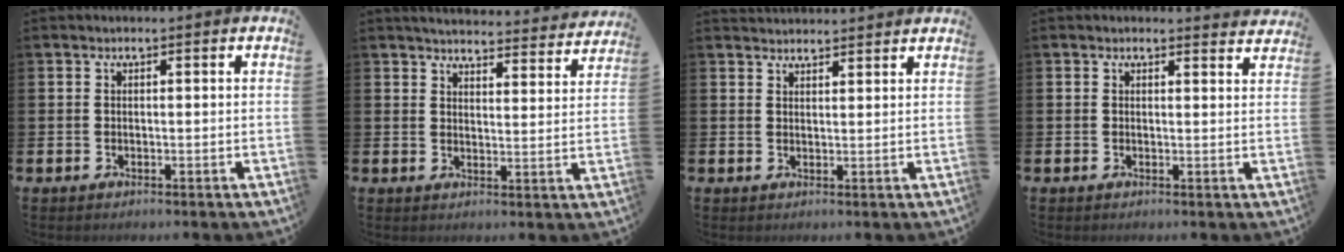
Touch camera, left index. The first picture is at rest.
{"total": 4.4, "force": [4.3, 0.4, 0.6], "torque": [-0.016, -0.037, 0.072]}
{"total": 2.5, "force": [2.5, 0.3, 0.0], "torque": [-0.002, -0.012, 0.045]}
{"total": 1.6, "force": [1.6, 0.2, -0.1], "torque": [0.007, -0.012, 0.027]}